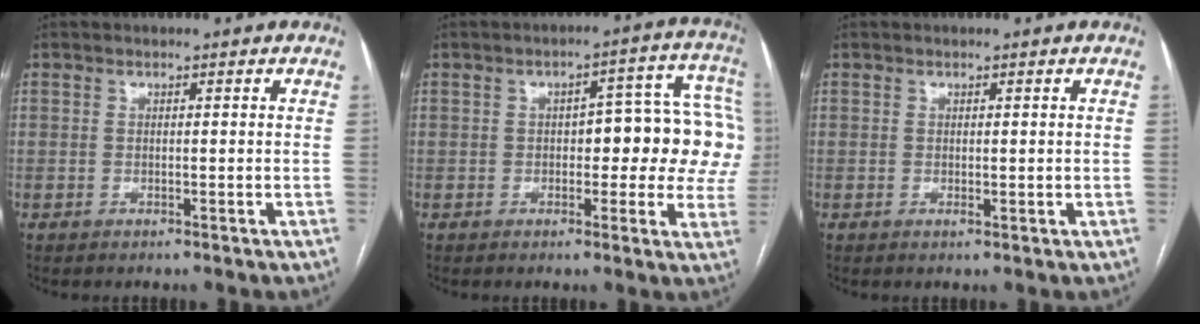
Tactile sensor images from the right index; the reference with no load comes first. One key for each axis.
{"total": 13.3, "fx": 0.4, "fy": 5.4, "fz": 12.2, "tx": -0.132, "ty": 0.042, "tz": 0.005}
{"total": 0.8, "fx": 0.0, "fy": 0.4, "fz": 0.7, "tx": -0.011, "ty": -0.002, "tz": 0.003}